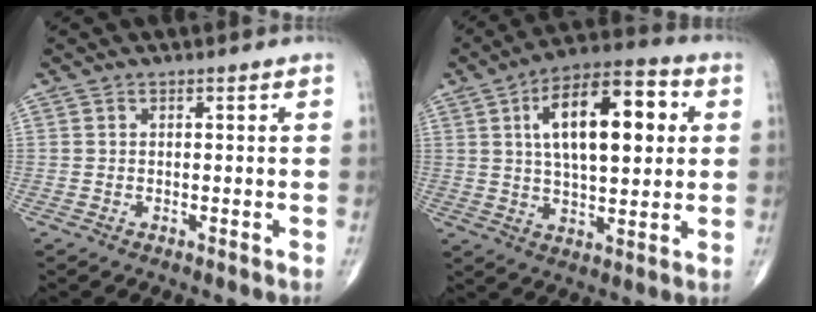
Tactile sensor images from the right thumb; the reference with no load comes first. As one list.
[{"total": 17.9, "force": [4.2, 8.1, 15.5], "torque": [-0.226, 0.011, 0.063]}]